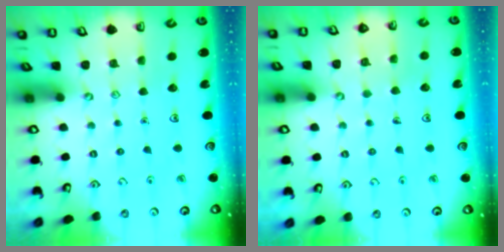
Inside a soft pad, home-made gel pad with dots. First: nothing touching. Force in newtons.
{"total": 4.9, "press": 4.9, "slide": 0.4}